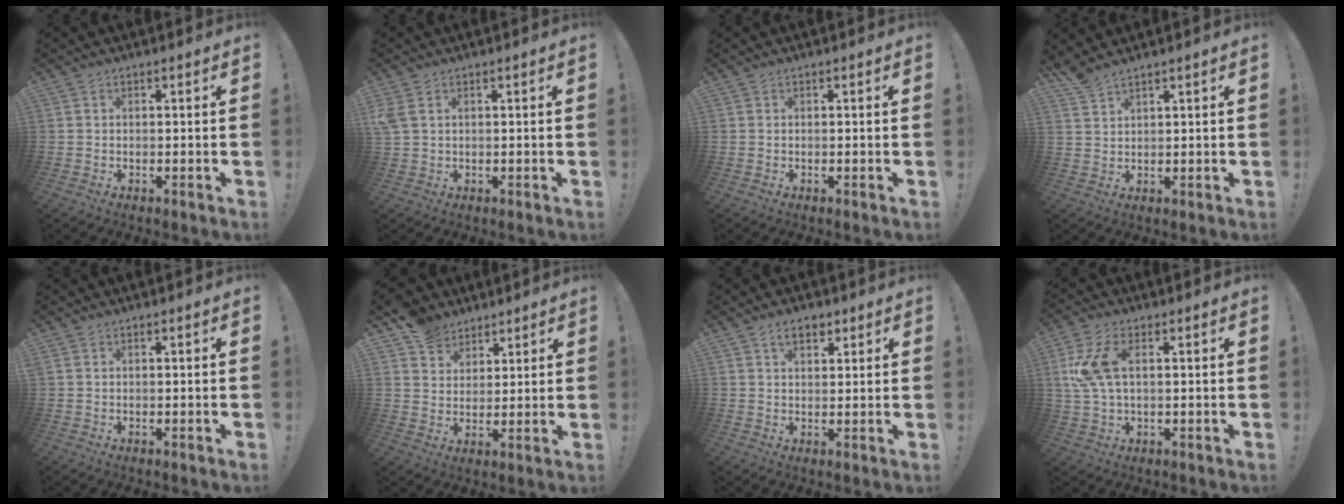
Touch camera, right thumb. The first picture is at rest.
{"total": 2.8, "force": [1.1, 1.1, 2.4], "torque": [-0.045, 0.001, 0.023]}
{"total": 0.0}
{"total": 3.7, "force": [3.3, 0.2, 1.5], "torque": [-0.031, -0.021, 0.061]}
{"total": 0.0}
{"total": 8.8, "force": [6.3, 5.9, 1.7], "torque": [-0.027, -0.042, 0.126]}
{"total": 4.8, "force": [2.7, 2.8, 2.7], "torque": [-0.038, -0.003, 0.048]}
{"total": 10.5, "force": [2.1, 5.2, 8.8], "torque": [-0.189, -0.001, 0.040]}